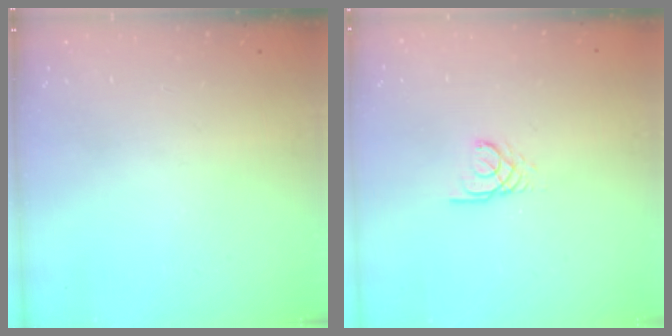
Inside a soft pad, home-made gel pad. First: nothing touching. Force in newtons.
{"total": 2.4, "press": 2.4, "slide": 0.3}